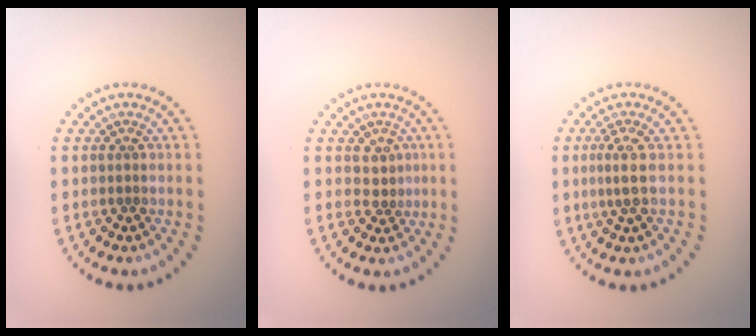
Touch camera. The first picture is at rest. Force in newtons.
{"total": 1.5, "press": 1.2, "slide": 0.9}
{"total": 2.1, "press": 1.6, "slide": 1.4}